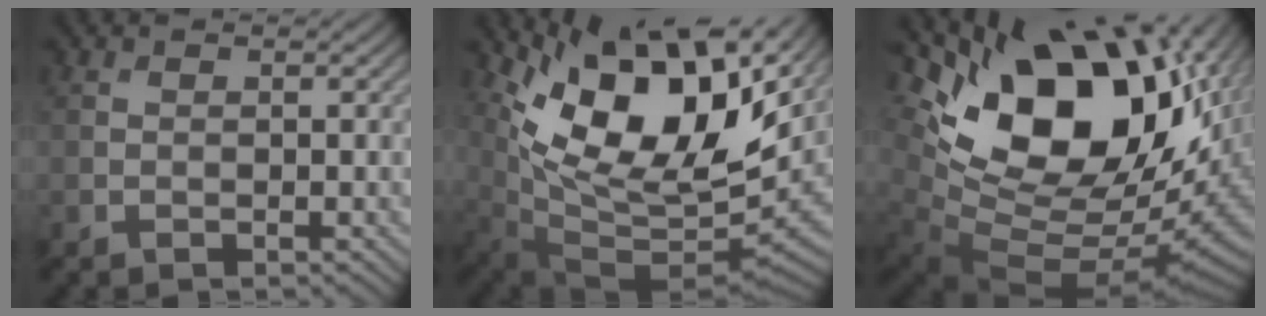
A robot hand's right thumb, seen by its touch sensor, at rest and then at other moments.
{"total": 16.2, "force": [7.3, 7.8, 12.1], "torque": [-0.228, 0.000, 0.137]}
{"total": 19.2, "force": [6.0, 11.8, 14.0], "torque": [-0.251, -0.007, 0.125]}